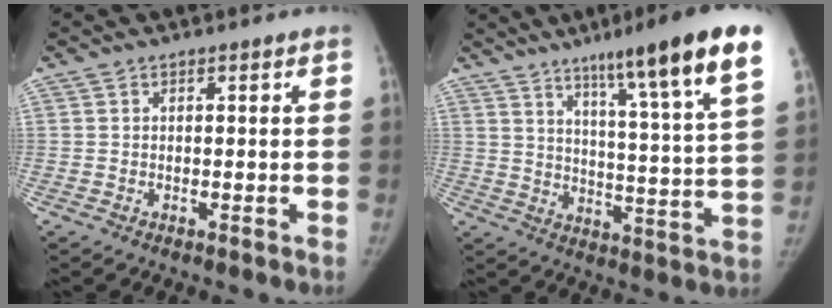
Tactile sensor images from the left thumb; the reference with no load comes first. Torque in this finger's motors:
{"motor_torque": [2.28, 0.52, 1.39, -1.38, 0.43]}